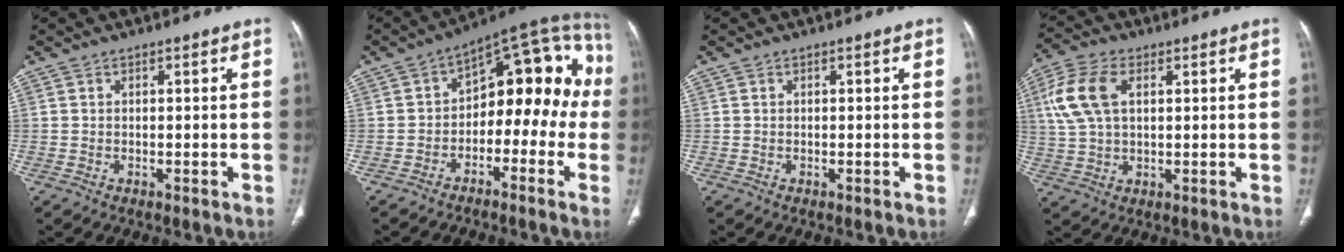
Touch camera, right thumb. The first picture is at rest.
{"total": 17.3, "force": [-2.4, 10.2, 13.8], "torque": [-0.134, 0.071, -0.042]}
{"total": 0.0}
{"total": 10.5, "force": [3.1, 6.1, 8.0], "torque": [-0.179, 0.012, 0.061]}